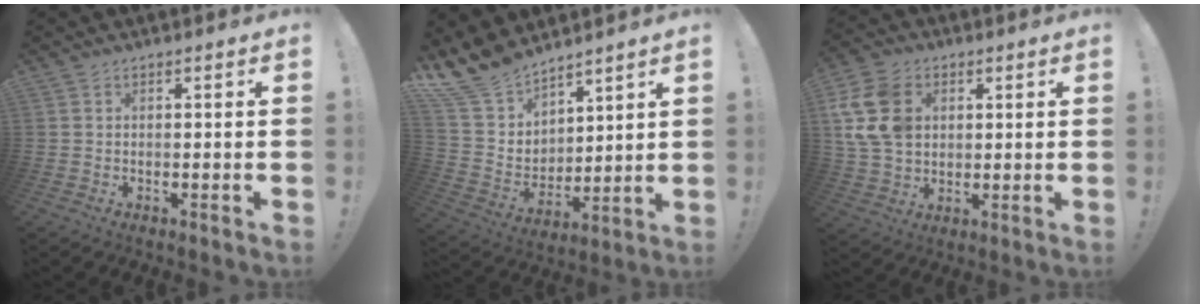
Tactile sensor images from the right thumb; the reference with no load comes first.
{"total": 14.5, "force": [12.2, 6.7, 4.0], "torque": [-0.097, -0.092, 0.235]}
{"total": 15.7, "force": [4.3, 12.0, 9.1], "torque": [-0.178, -0.012, 0.089]}